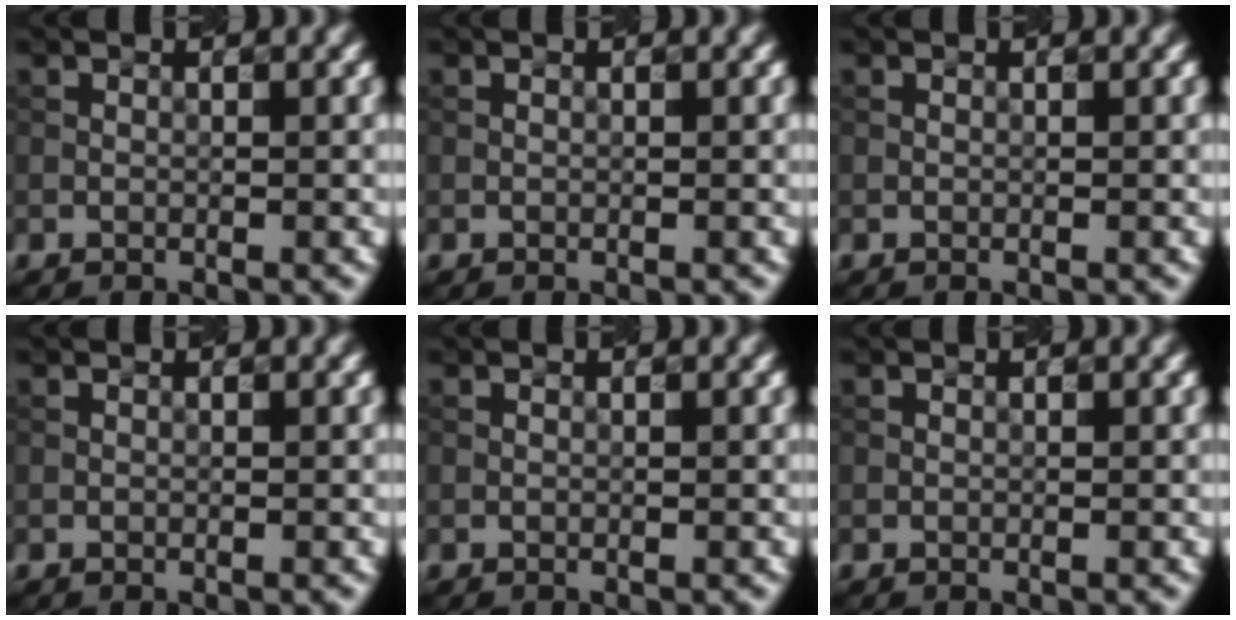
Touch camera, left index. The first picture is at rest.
{"total": 0.0}
{"total": 0.0}
{"total": 0.0}
{"total": 0.0}
{"total": 0.0}